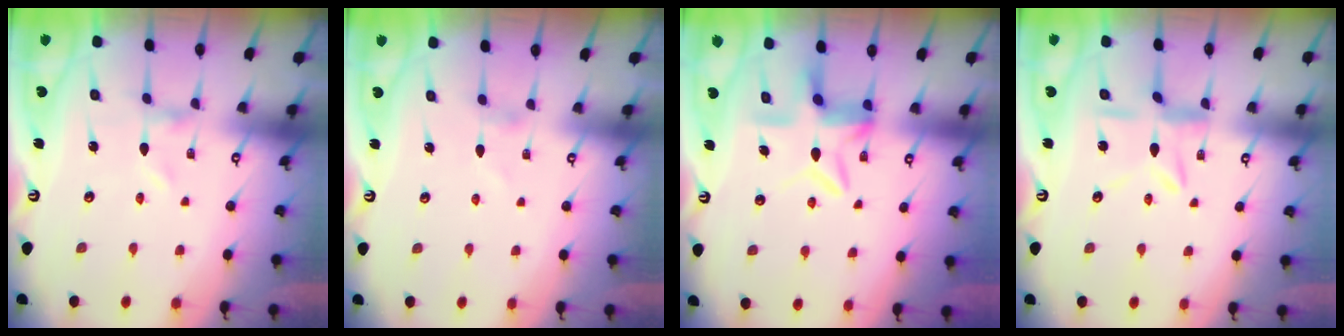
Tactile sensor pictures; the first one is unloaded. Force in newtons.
{"total": 0.0}
{"total": 8.7, "press": 8.6, "slide": 0.8}
{"total": 7.1, "press": 7.1, "slide": 0.6}